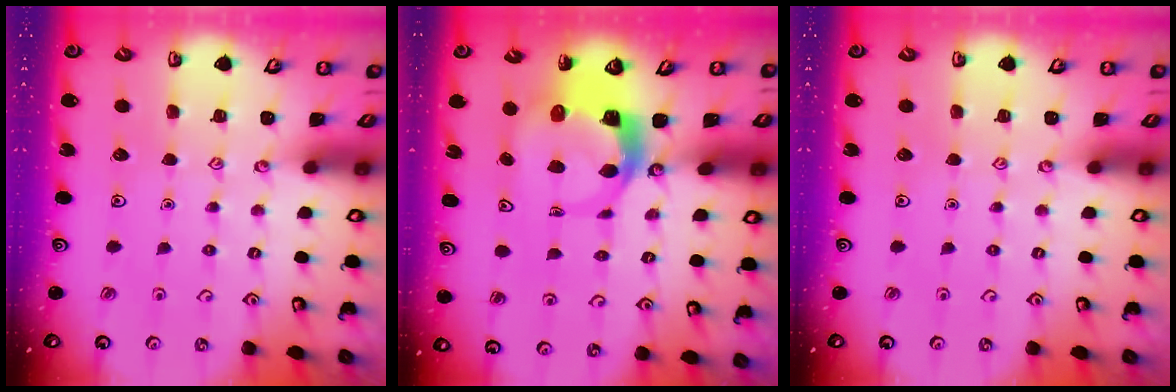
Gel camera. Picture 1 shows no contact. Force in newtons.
{"total": 6.6, "press": 6.5, "slide": 1.2}
{"total": 0.0}